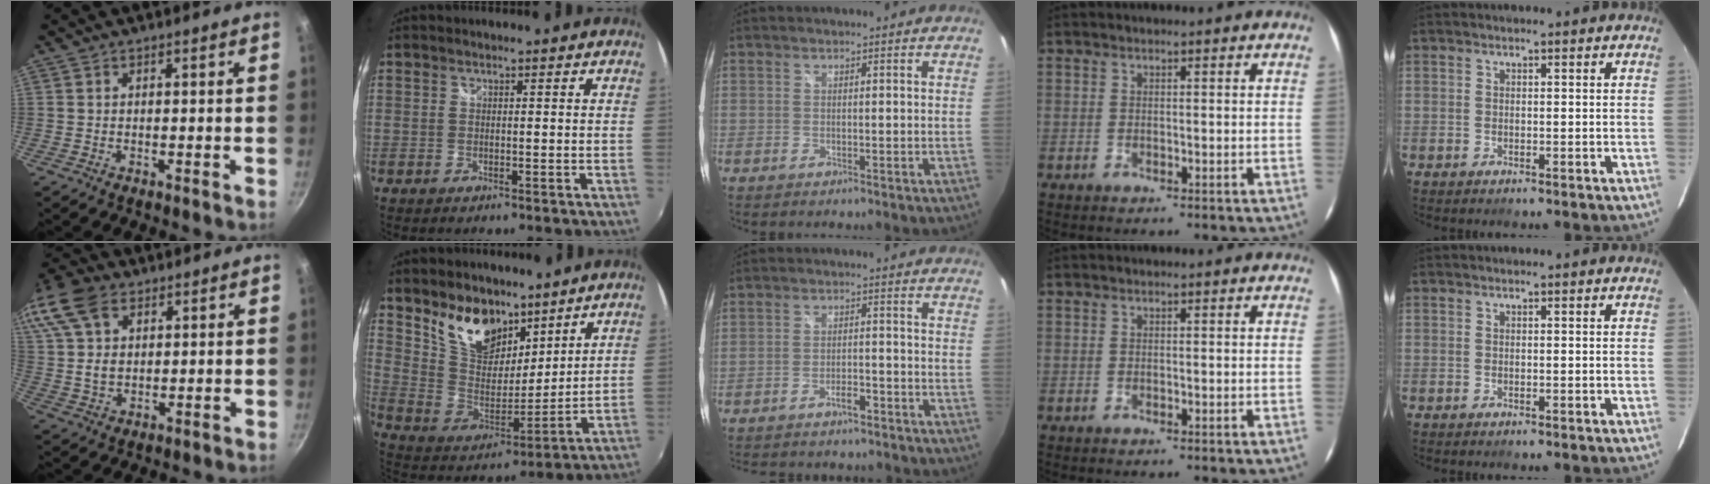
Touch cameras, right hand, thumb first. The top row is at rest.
{"thumb": {"total": 20.1, "force": [8.9, 13.6, 11.9], "torque": [-0.275, 0.033, 0.166]}, "index": {"total": 14.5, "force": [9.9, 7.9, 7.1], "torque": [-0.147, 0.003, 0.195]}, "middle": {"total": 8.7, "force": [-7.5, 3.1, 3.2], "torque": [-0.076, 0.003, -0.102]}}